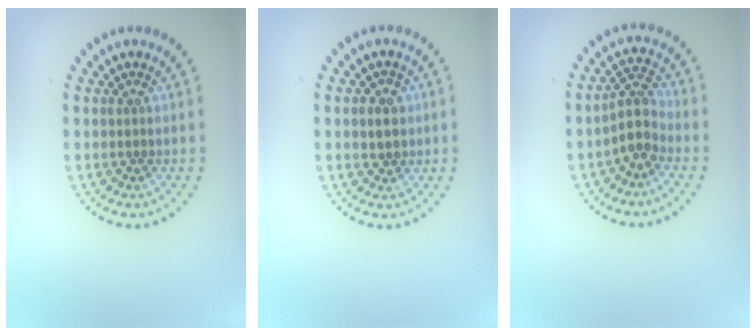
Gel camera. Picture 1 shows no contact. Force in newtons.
{"total": 1.6, "press": 1.5, "slide": 0.5}
{"total": 2.9, "press": 2.4, "slide": 1.7}